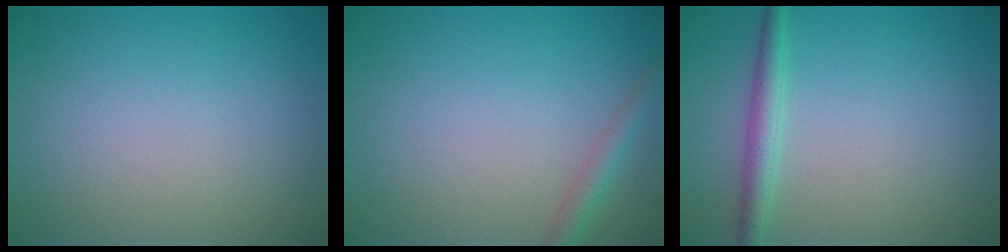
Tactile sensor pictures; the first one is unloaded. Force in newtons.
{"total": 1.8, "press": 1.8, "slide": 0.0}
{"total": 2.3, "press": 2.3, "slide": 0.1}